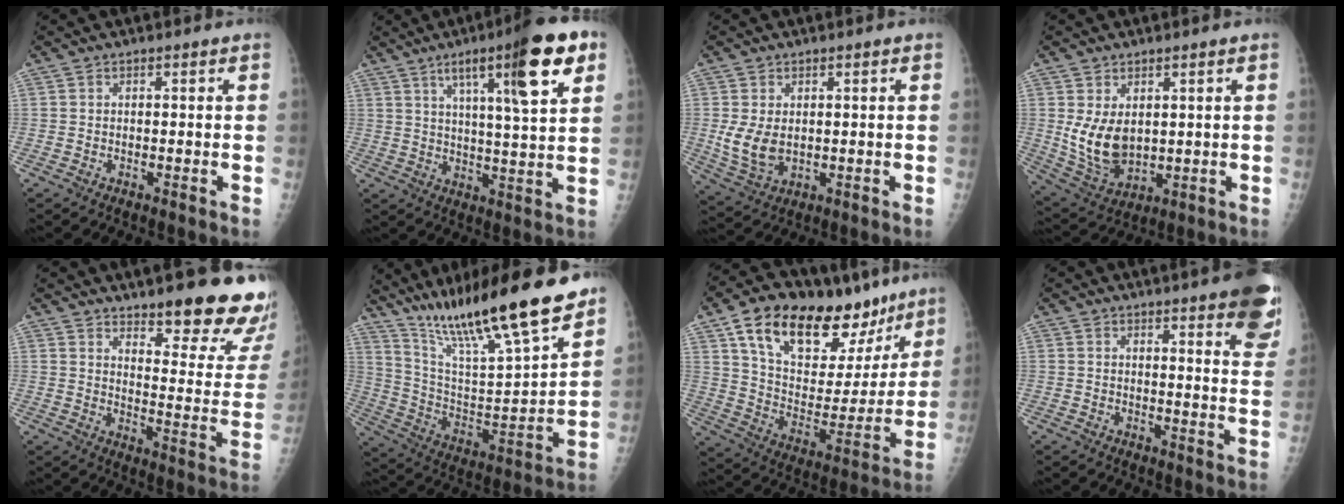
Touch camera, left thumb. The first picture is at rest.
{"total": 16.9, "force": [7.9, 2.6, 14.7], "torque": [-0.211, -0.021, 0.117]}
{"total": 6.6, "force": [0.4, 4.2, 5.0], "torque": [-0.090, -0.011, 0.022]}
{"total": 9.5, "force": [1.6, 6.1, 7.1], "torque": [-0.117, -0.021, 0.053]}
{"total": 20.9, "force": [15.2, 5.4, 13.3], "torque": [-0.135, -0.100, 0.197]}
{"total": 24.3, "force": [18.5, 3.2, 15.5], "torque": [-0.240, -0.077, 0.326]}
{"total": 28.7, "force": [17.8, 13.8, 17.8], "torque": [-0.238, -0.035, 0.288]}
{"total": 14.6, "force": [9.3, 2.9, 10.9], "torque": [-0.110, -0.040, 0.096]}